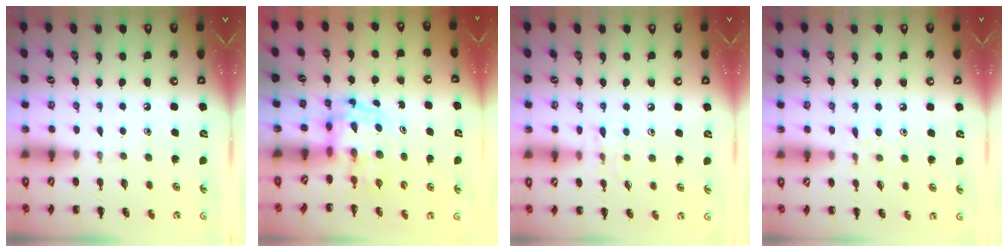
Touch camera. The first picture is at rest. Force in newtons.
{"total": 3.2, "press": 3.2, "slide": 0.6}
{"total": 6.5, "press": 6.2, "slide": 1.8}
{"total": 6.7, "press": 6.2, "slide": 2.5}